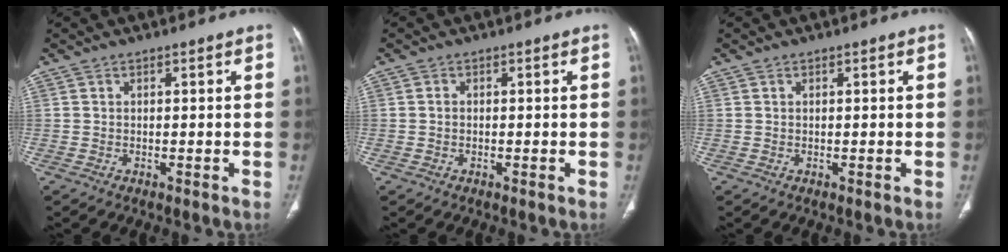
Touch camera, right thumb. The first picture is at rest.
{"total": 0.7, "force": [-0.1, 0.5, 0.4], "torque": [-0.007, 0.001, -0.002]}
{"total": 0.0}